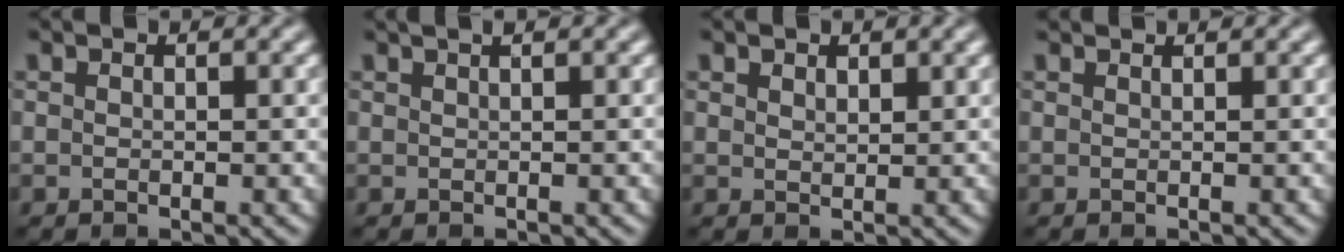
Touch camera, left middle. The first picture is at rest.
{"total": 1.0, "force": [0.8, 0.1, 0.5], "torque": [-0.002, -0.001, 0.009]}
{"total": 1.0, "force": [0.9, 0.5, 0.2], "torque": [-0.002, 0.000, 0.018]}
{"total": 1.1, "force": [1.1, -0.1, 0.0], "torque": [0.000, 0.001, 0.010]}